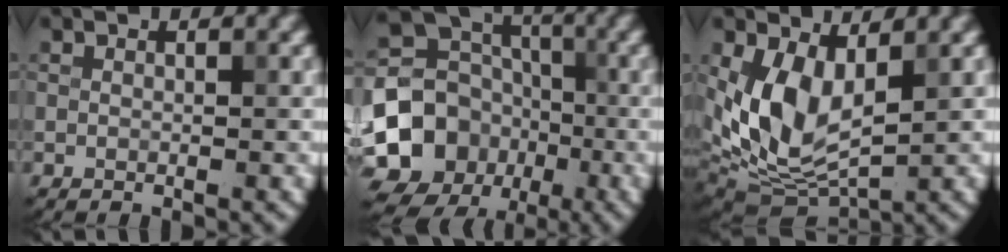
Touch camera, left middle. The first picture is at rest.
{"total": 13.1, "force": [-3.4, 11.6, 4.9], "torque": [-0.105, -0.011, -0.077]}
{"total": 7.0, "force": [1.4, 4.1, 5.5], "torque": [-0.124, -0.019, 0.031]}